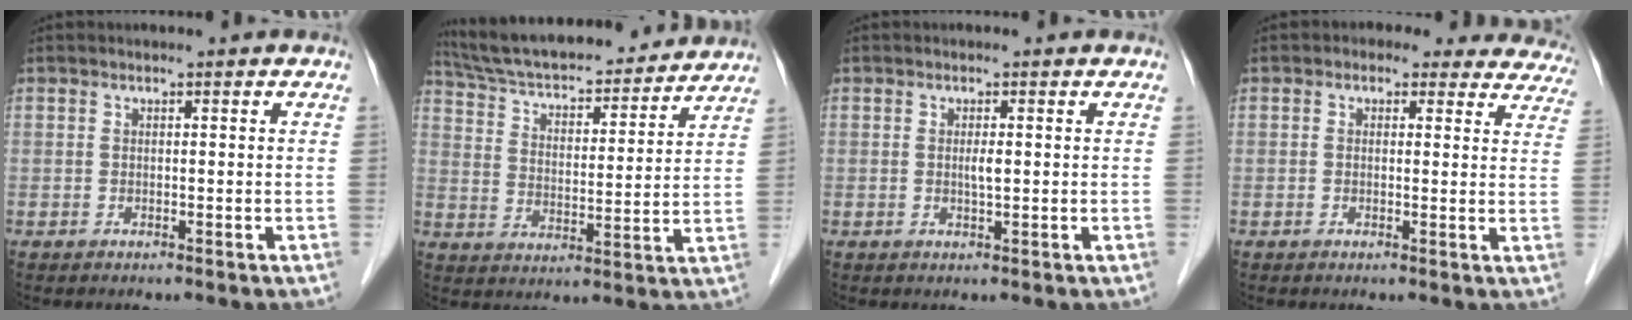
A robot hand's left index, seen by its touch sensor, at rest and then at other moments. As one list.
[{"total": 22.8, "force": [20.8, 4.8, 8.0], "torque": [-0.138, 0.019, 0.301]}, {"total": 1.4, "force": [0.1, 0.2, 1.3], "torque": [-0.026, -0.001, 0.002]}, {"total": 12.1, "force": [10.5, 5.4, 2.6], "torque": [0.014, 0.009, 0.086]}]